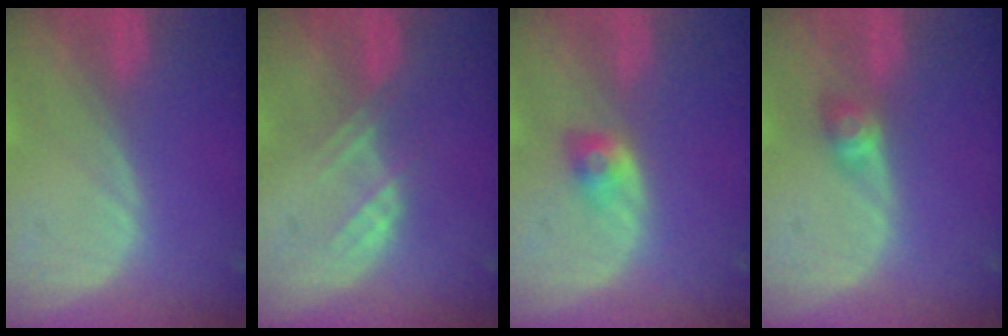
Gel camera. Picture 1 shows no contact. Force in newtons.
{"total": 3.0, "press": 2.9, "slide": 0.7}
{"total": 2.8, "press": 2.4, "slide": 1.4}
{"total": 3.0, "press": 2.6, "slide": 1.5}